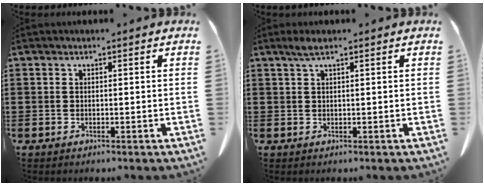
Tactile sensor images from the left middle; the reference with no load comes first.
{"total": 1.8, "force": [1.1, 0.2, 1.5], "torque": [-0.030, 0.002, 0.019]}